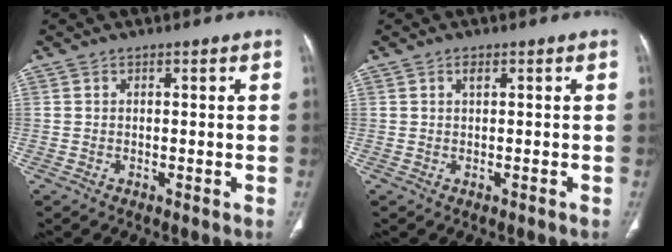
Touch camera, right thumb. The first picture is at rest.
{"total": 0.9, "force": [0.2, 0.4, 0.8], "torque": [-0.015, 0.000, 0.002]}